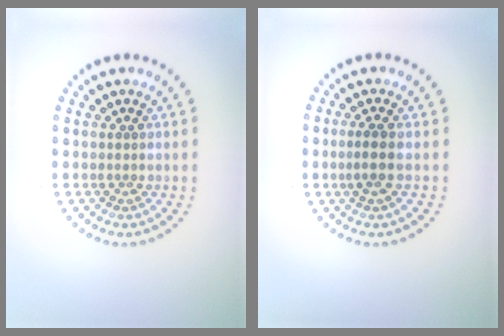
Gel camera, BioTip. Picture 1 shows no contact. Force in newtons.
{"total": 1.9, "press": 1.4, "slide": 1.2}